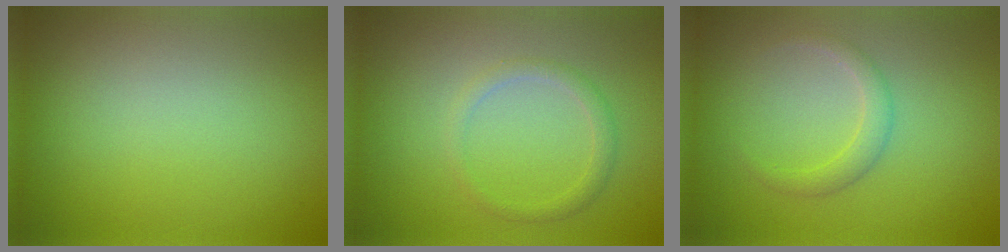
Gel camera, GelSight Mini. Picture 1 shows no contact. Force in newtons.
{"total": 1.5, "press": 1.5, "slide": 0.1}
{"total": 1.6, "press": 1.6, "slide": 0.1}